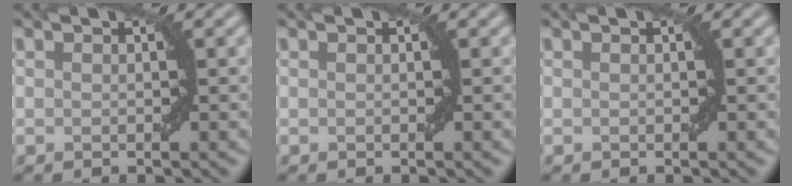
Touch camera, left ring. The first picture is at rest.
{"total": 0.0}
{"total": 0.0}